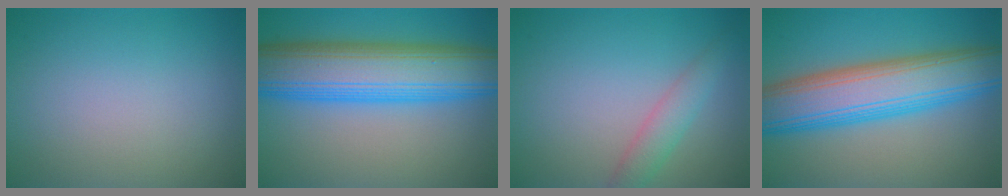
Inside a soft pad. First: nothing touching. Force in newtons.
{"total": 11.7, "press": 11.7, "slide": 0.0}
{"total": 2.3, "press": 2.3, "slide": 0.0}
{"total": 10.3, "press": 10.3, "slide": 0.1}